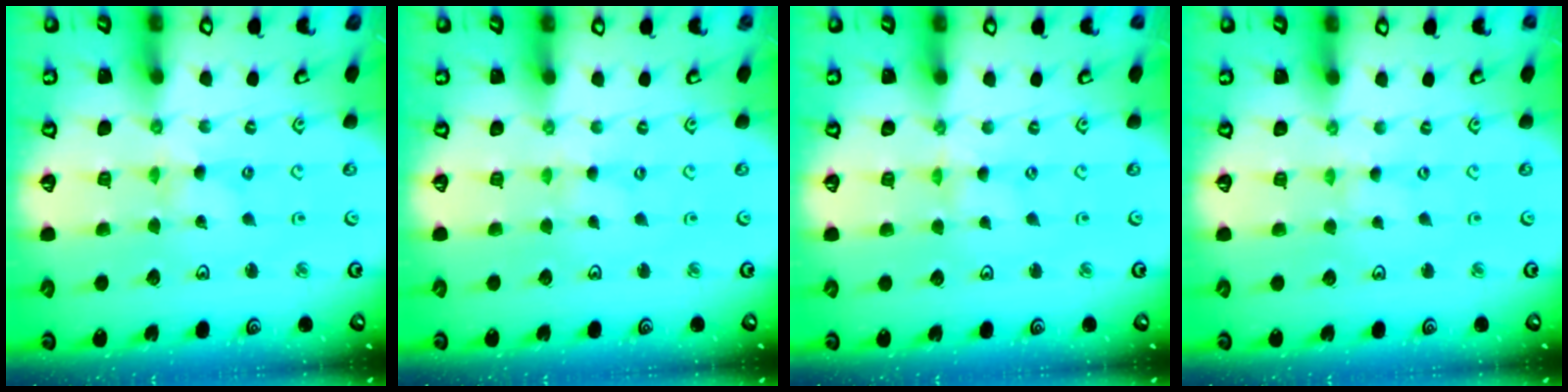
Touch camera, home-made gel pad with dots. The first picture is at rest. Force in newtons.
{"total": 0.5, "press": 0.5, "slide": 0.2}
{"total": 0.0}
{"total": 0.0}